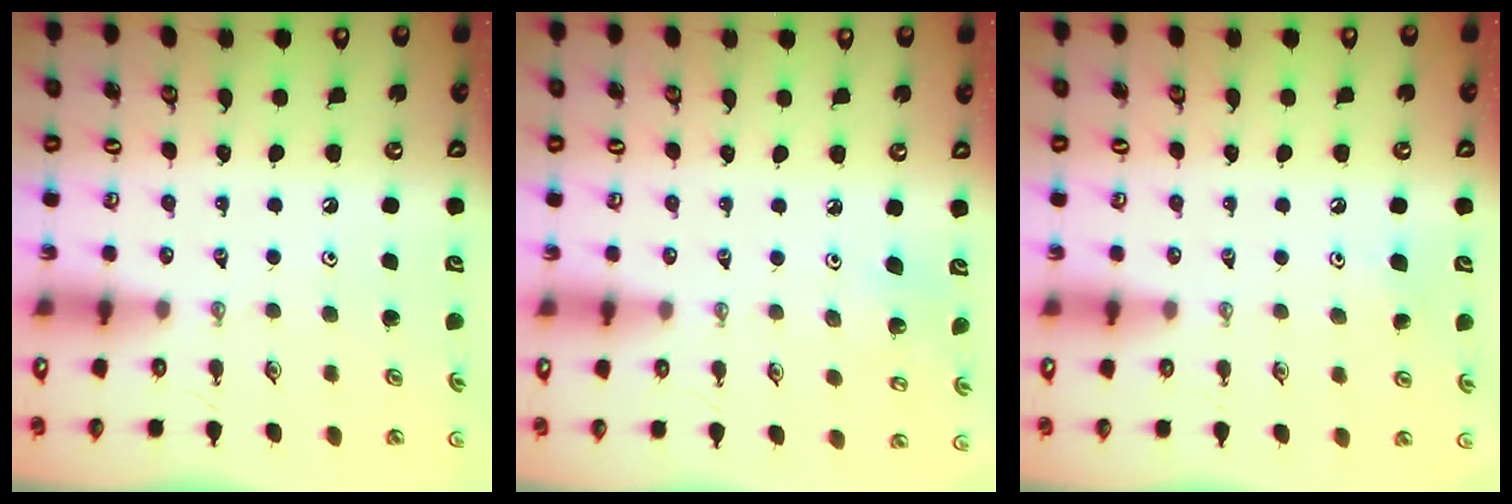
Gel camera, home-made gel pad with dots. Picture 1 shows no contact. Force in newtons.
{"total": 5.0, "press": 5.0, "slide": 0.5}
{"total": 5.2, "press": 5.0, "slide": 1.5}